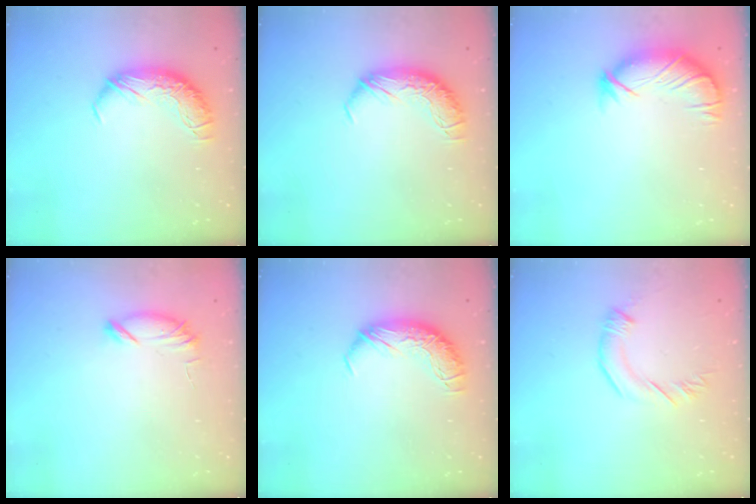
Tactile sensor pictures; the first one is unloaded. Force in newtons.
{"total": 0.0}
{"total": 3.9, "press": 3.3, "slide": 2.0}
{"total": 7.0, "press": 7.0, "slide": 0.5}
{"total": 0.0}
{"total": 3.0, "press": 2.9, "slide": 0.5}